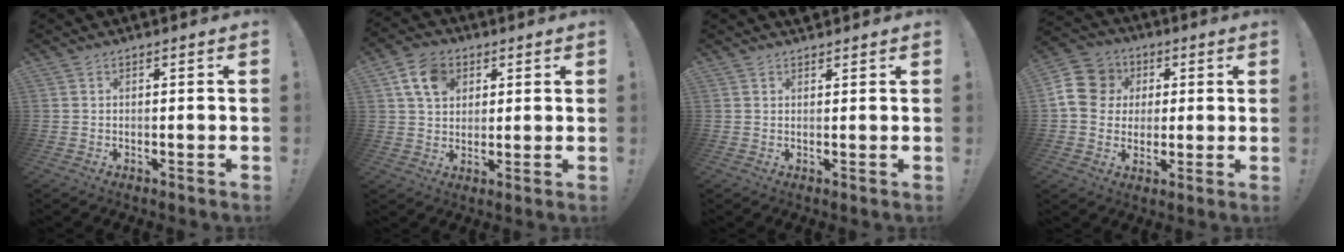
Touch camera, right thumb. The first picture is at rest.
{"total": 10.2, "force": [4.4, 7.5, 5.3], "torque": [-0.089, -0.003, 0.087]}
{"total": 1.5, "force": [1.3, 0.6, 0.2], "torque": [0.003, -0.006, 0.025]}
{"total": 13.4, "force": [2.2, 11.9, 5.8], "torque": [-0.095, 0.005, 0.050]}